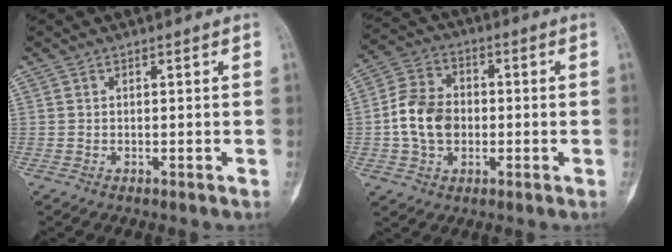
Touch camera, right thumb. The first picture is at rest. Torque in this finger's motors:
{"motor_torque": [1.47, 1.28, 0.84, -0.90, 0.08]}